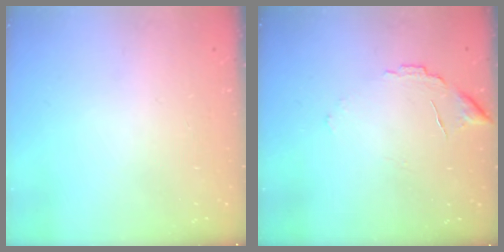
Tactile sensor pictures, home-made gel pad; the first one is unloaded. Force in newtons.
{"total": 9.5, "press": 9.5, "slide": 0.6}